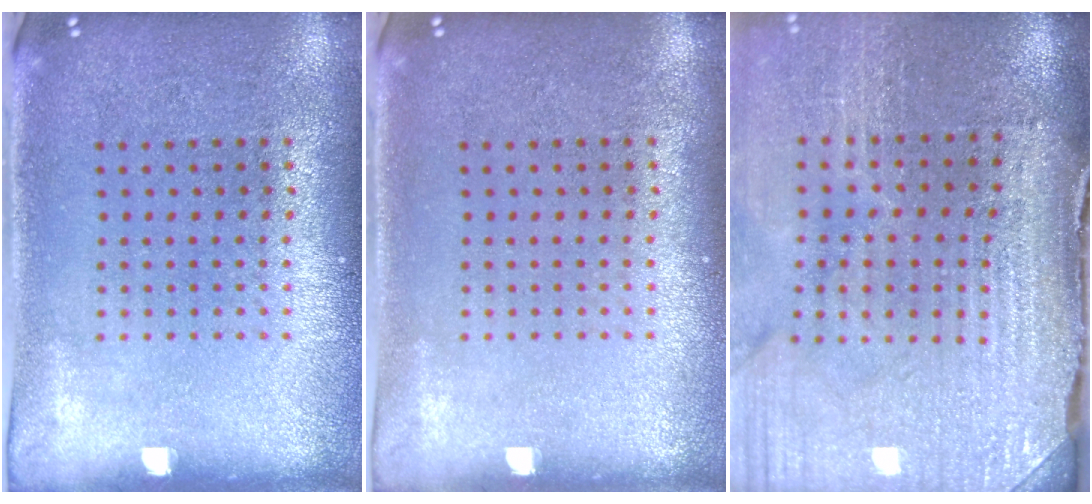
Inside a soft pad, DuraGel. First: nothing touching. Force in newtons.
{"total": 0.0}
{"total": 4.3, "press": 3.7, "slide": 2.2}